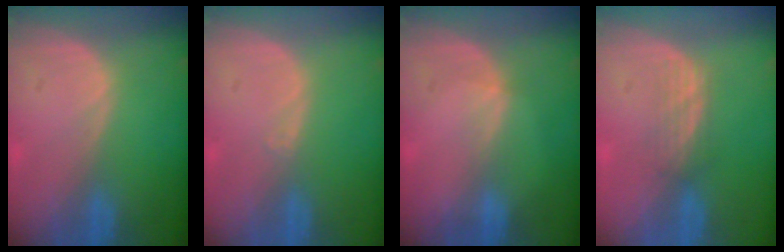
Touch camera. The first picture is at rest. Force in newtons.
{"total": 0.6, "press": 0.4, "slide": 0.4}
{"total": 1.3, "press": 0.9, "slide": 0.9}
{"total": 2.8, "press": 2.6, "slide": 1.0}